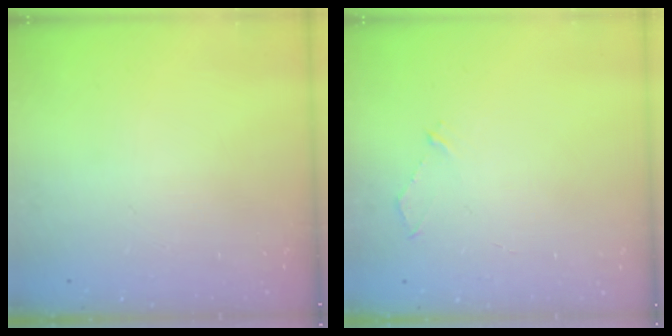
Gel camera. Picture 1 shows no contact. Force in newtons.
{"total": 3.0, "press": 3.0, "slide": 0.4}